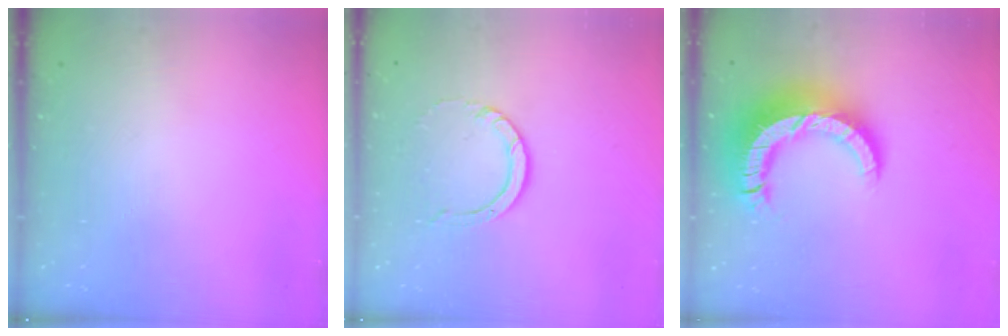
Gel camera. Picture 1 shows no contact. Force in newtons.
{"total": 4.7, "press": 4.7, "slide": 0.4}
{"total": 14.4, "press": 14.3, "slide": 1.7}